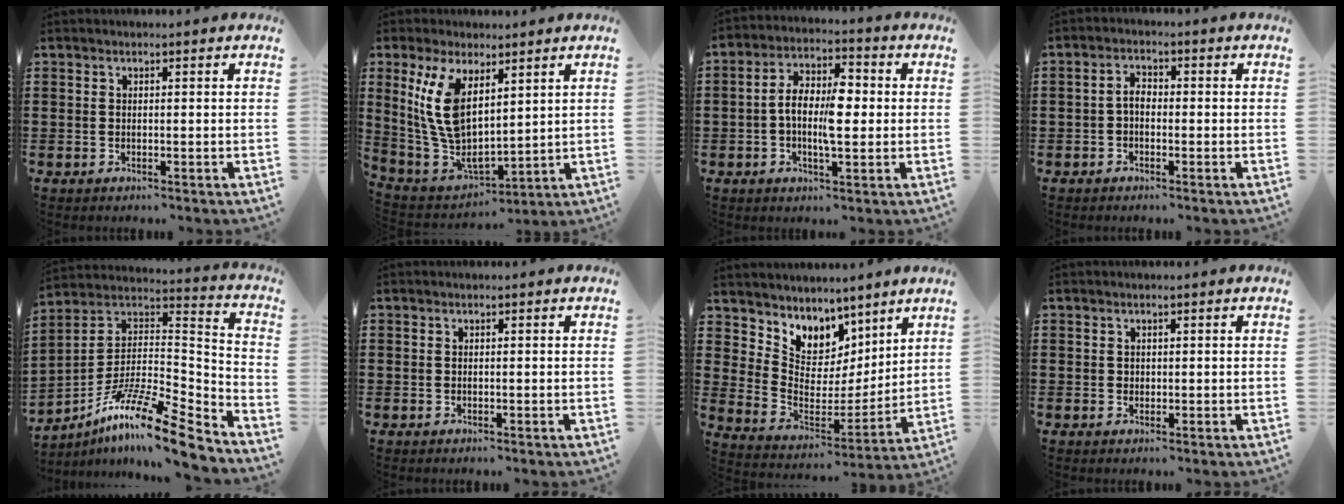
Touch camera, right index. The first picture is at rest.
{"total": 10.3, "force": [4.0, 4.6, 8.4], "torque": [-0.194, -0.023, 0.075]}
{"total": 7.9, "force": [-0.4, 3.5, 7.1], "torque": [-0.144, 0.006, -0.009]}
{"total": 2.6, "force": [-0.7, 1.4, 2.0], "torque": [-0.048, 0.002, -0.018]}
{"total": 13.3, "force": [-9.7, 2.2, 8.8], "torque": [-0.159, 0.016, -0.183]}
{"total": 0.0}
{"total": 6.8, "force": [5.3, 4.1, -1.2], "torque": [-0.032, -0.064, 0.099]}
{"total": 0.8, "force": [0.4, 0.7, 0.1], "torque": [-0.004, 0.003, 0.008]}